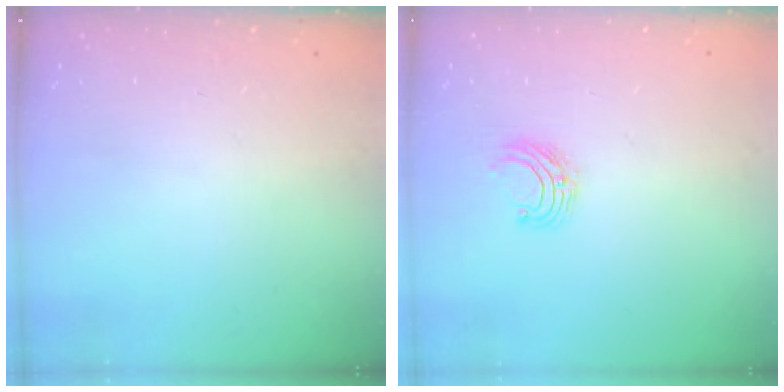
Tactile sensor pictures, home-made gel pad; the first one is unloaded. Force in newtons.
{"total": 5.6, "press": 5.6, "slide": 0.5}